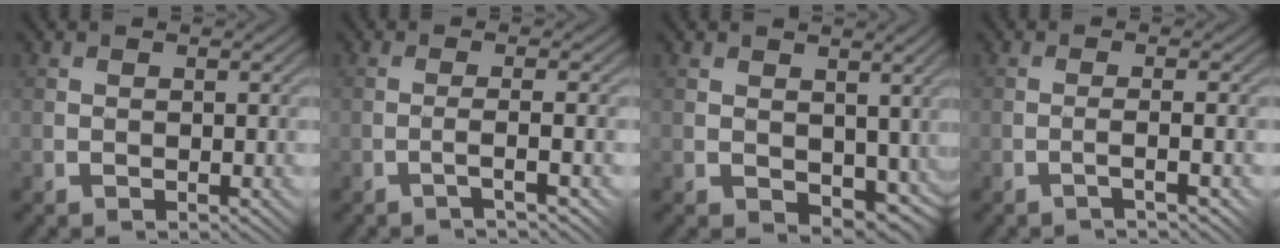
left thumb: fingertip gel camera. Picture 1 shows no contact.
{"total": 1.8, "force": [-0.7, -0.6, 1.6], "torque": [-0.023, 0.016, -0.032]}
{"total": 3.7, "force": [0.6, 2.7, 2.5], "torque": [-0.060, -0.013, 0.012]}
{"total": 1.5, "force": [-0.6, -0.5, 1.3], "torque": [-0.018, 0.015, -0.025]}